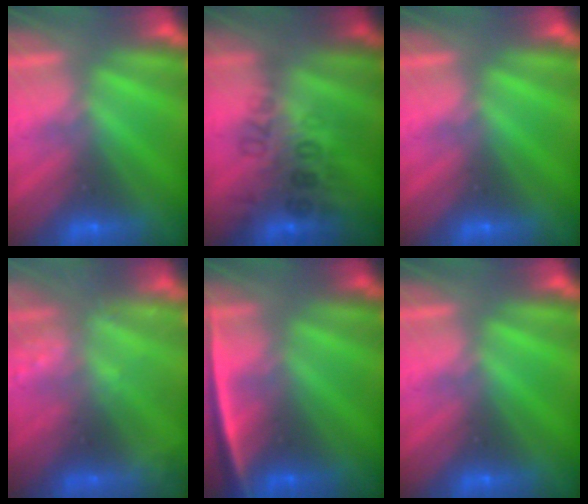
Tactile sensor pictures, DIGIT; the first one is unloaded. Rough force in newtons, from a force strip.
{"total": 2.8}
{"total": 0.0}
{"total": 2.2}
{"total": 2.4}
{"total": 0.0}